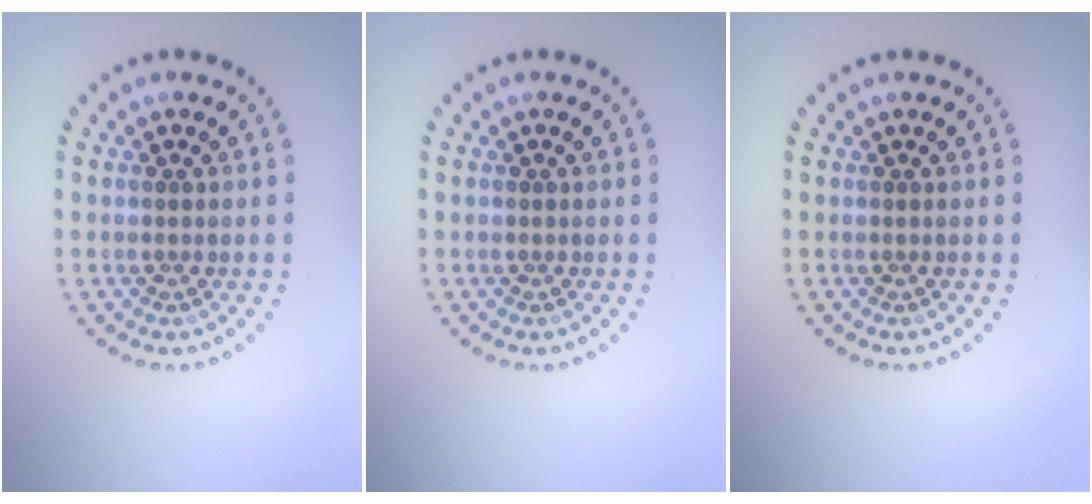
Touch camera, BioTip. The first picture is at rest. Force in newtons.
{"total": 0.0}
{"total": 0.0}